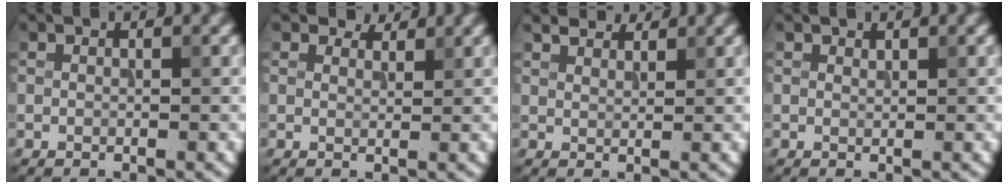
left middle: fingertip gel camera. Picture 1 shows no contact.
{"total": 2.5, "force": [2.3, 0.8, 0.6], "torque": [-0.015, 0.002, 0.029]}
{"total": 3.3, "force": [3.0, 0.9, 1.0], "torque": [-0.023, 0.005, 0.049]}
{"total": 0.5, "force": [0.5, 0.2, 0.0], "torque": [0.002, -0.002, 0.011]}